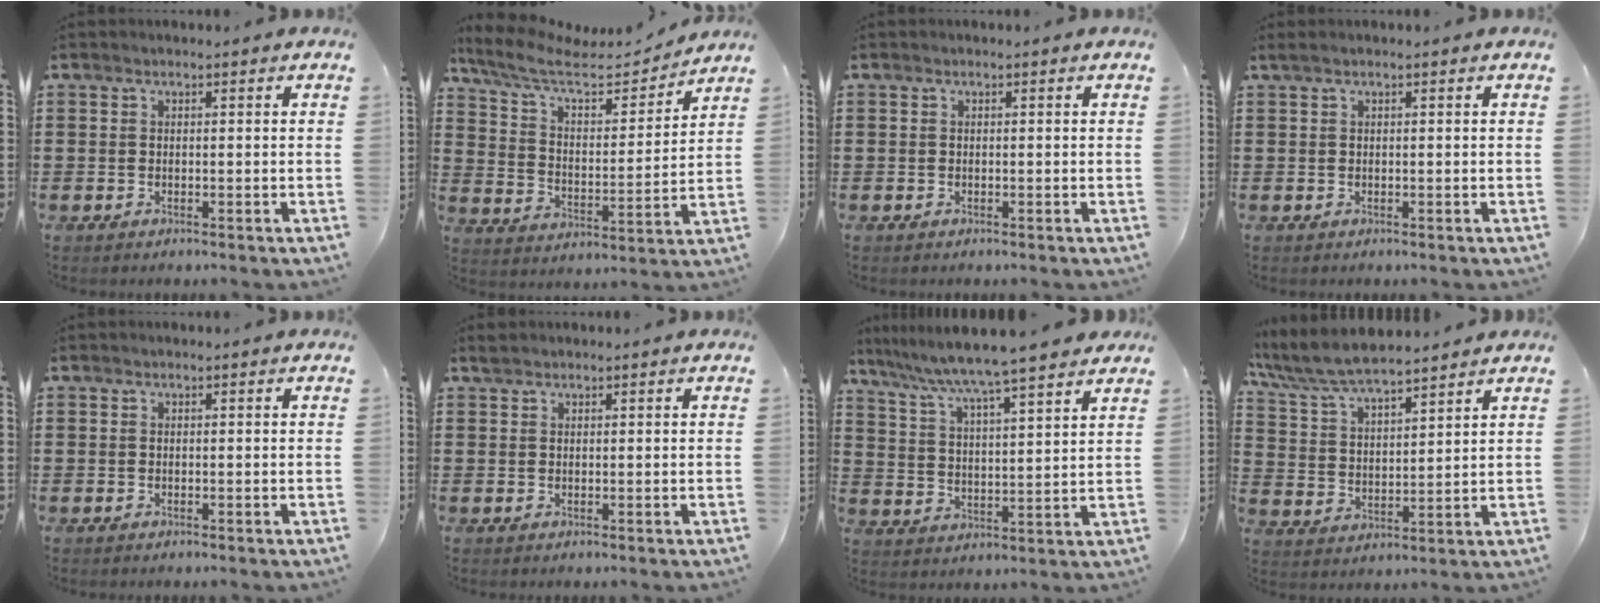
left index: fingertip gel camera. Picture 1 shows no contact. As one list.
[{"total": 8.6, "force": [7.1, 2.1, 4.3], "torque": [-0.114, -0.036, 0.120]}, {"total": 0.0}, {"total": 0.6, "force": [0.2, 0.0, 0.5], "torque": [-0.008, -0.001, 0.005]}, {"total": 0.0}, {"total": 0.9, "force": [0.8, 0.3, 0.2], "torque": [-0.006, 0.002, 0.016]}, {"total": 6.8, "force": [6.1, -0.9, 2.8], "torque": [-0.080, -0.041, 0.099]}, {"total": 7.1, "force": [6.5, 0.9, 2.7], "torque": [-0.078, -0.030, 0.114]}]